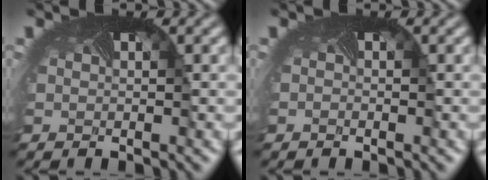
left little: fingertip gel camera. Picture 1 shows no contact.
{"total": 0.7, "force": [-0.6, -0.1, -0.3], "torque": [-0.004, -0.010, -0.004]}